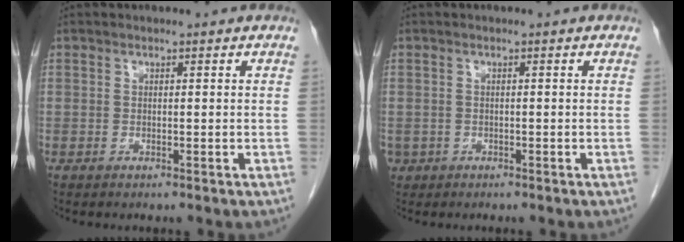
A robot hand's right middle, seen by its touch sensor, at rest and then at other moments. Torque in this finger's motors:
{"motor_torque": [1.07, -1.07, 0.43, 0.06]}